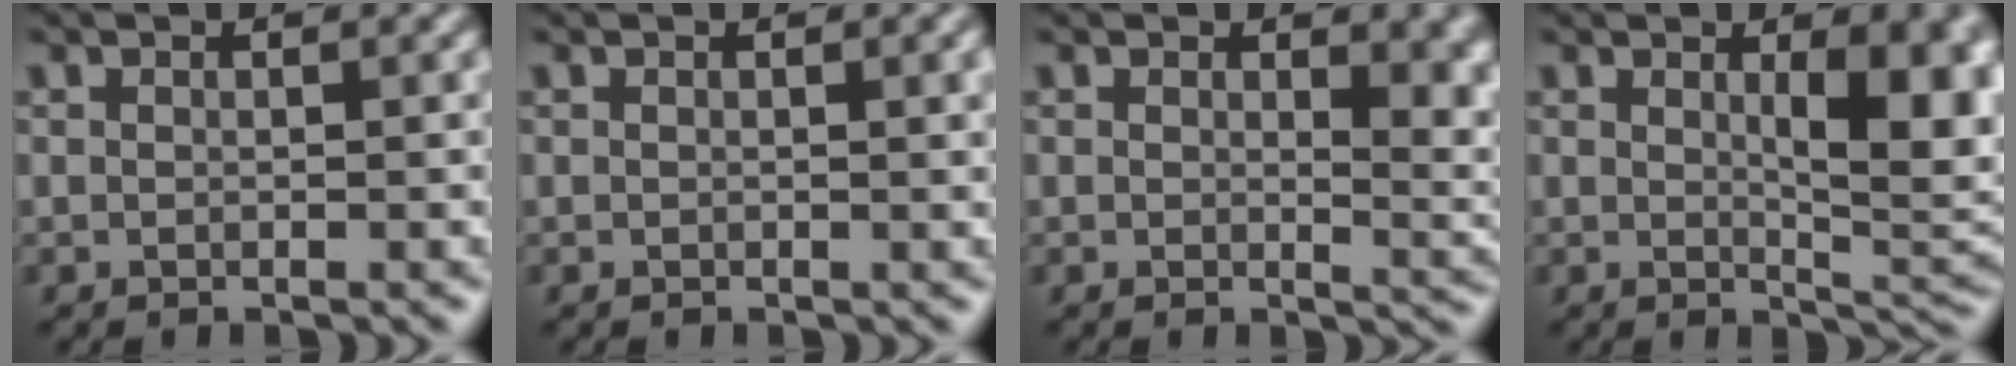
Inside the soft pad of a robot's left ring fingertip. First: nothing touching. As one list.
[{"total": 1.1, "force": [0.2, 0.2, 1.1], "torque": [-0.014, 0.000, 0.002]}, {"total": 4.8, "force": [1.3, 2.2, 4.1], "torque": [-0.041, -0.009, 0.023]}, {"total": 7.2, "force": [1.3, 2.2, 6.7], "torque": [-0.086, -0.006, 0.028]}]